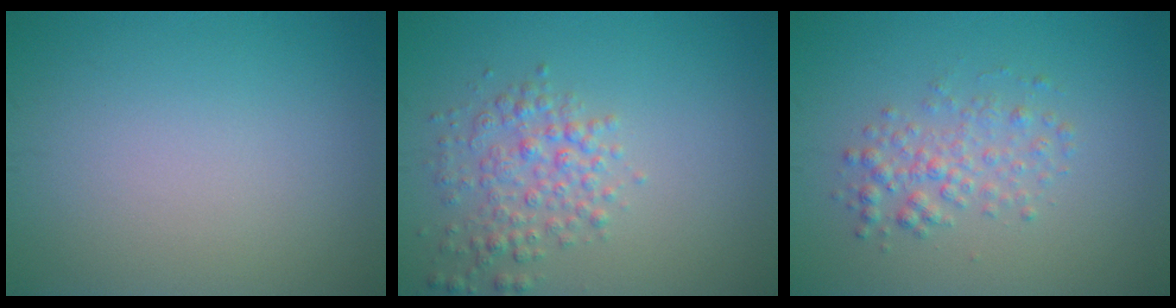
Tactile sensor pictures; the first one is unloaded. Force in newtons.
{"total": 3.1, "press": 3.1, "slide": 0.1}
{"total": 2.5, "press": 2.5, "slide": 0.0}